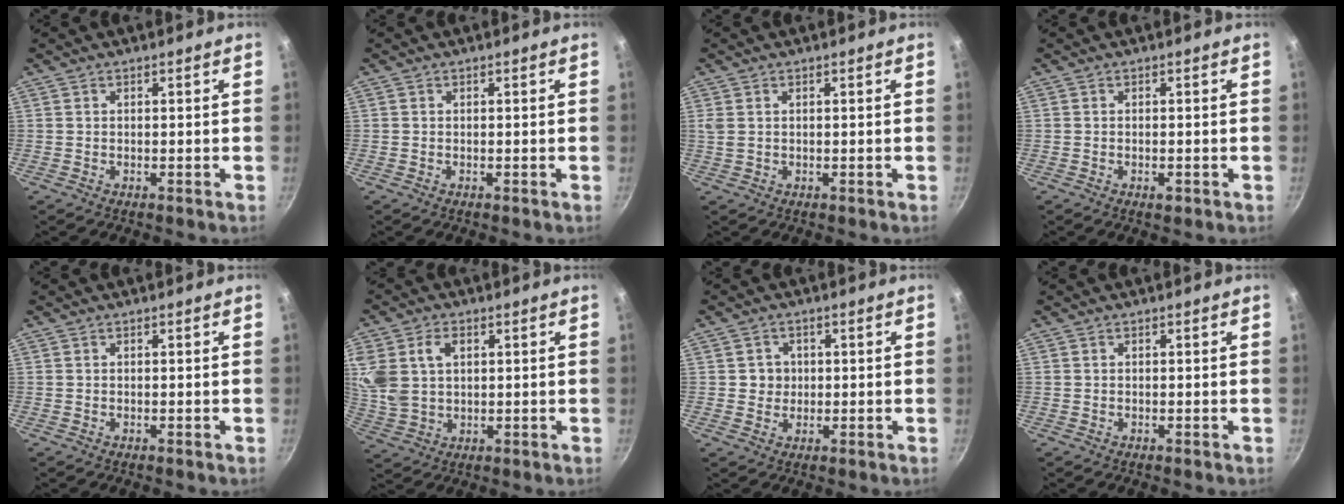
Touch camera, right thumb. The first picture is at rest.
{"total": 0.0}
{"total": 1.8, "force": [0.6, 1.1, 1.2], "torque": [-0.024, 0.001, 0.015]}
{"total": 1.4, "force": [-0.6, 0.6, 1.1], "torque": [-0.020, 0.000, -0.009]}
{"total": 0.0}
{"total": 11.5, "force": [3.3, 8.2, 7.2], "torque": [-0.144, -0.006, 0.069]}
{"total": 3.1, "force": [0.3, 3.0, 0.8], "torque": [0.008, 0.002, 0.002]}
{"total": 0.0}